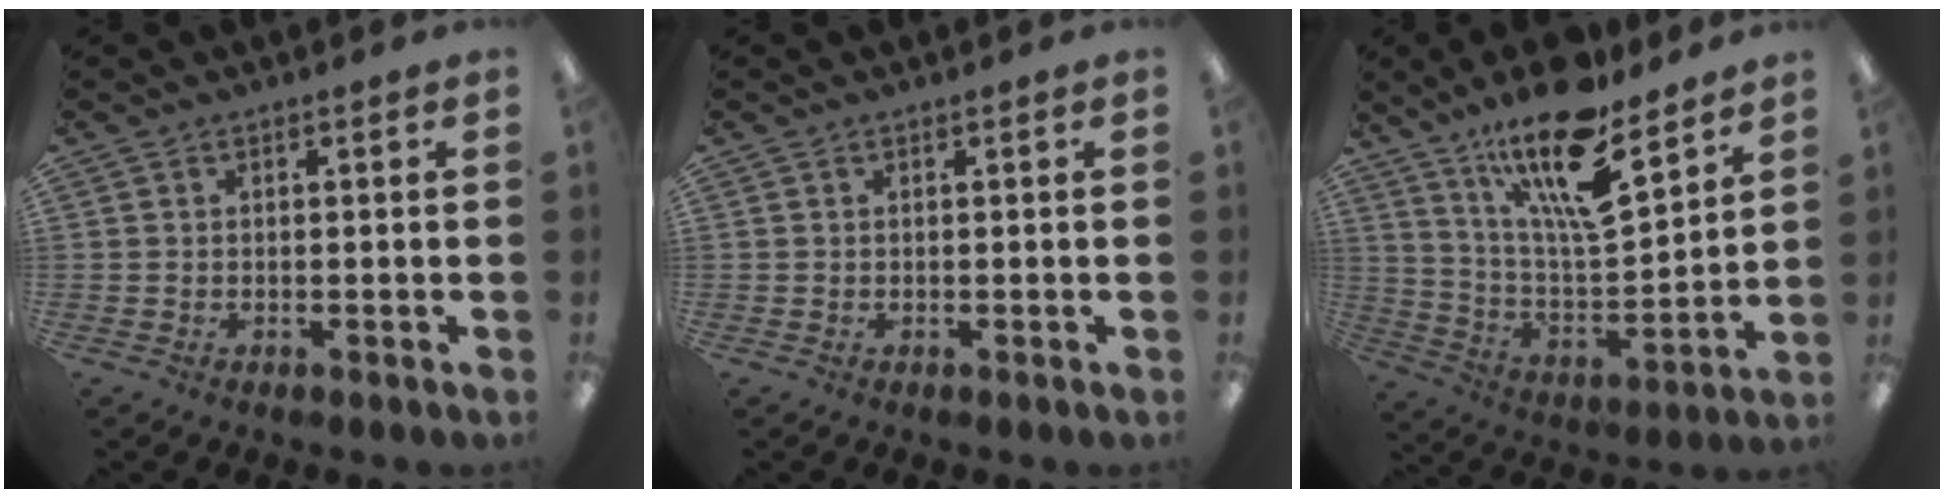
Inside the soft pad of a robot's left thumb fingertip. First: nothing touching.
{"total": 0.0}
{"total": 19.9, "force": [14.1, 5.8, 12.9], "torque": [-0.228, -0.084, 0.237]}